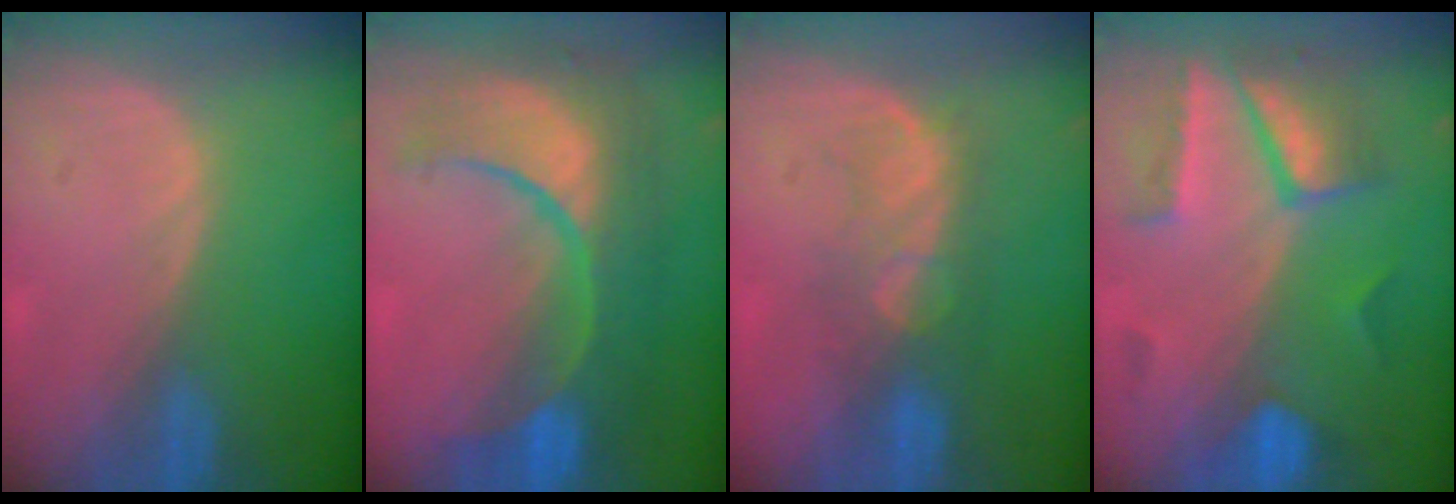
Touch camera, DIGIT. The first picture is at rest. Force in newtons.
{"total": 12.1, "press": 12.0, "slide": 1.4}
{"total": 6.1, "press": 6.0, "slide": 1.2}
{"total": 8.2, "press": 7.7, "slide": 2.7}